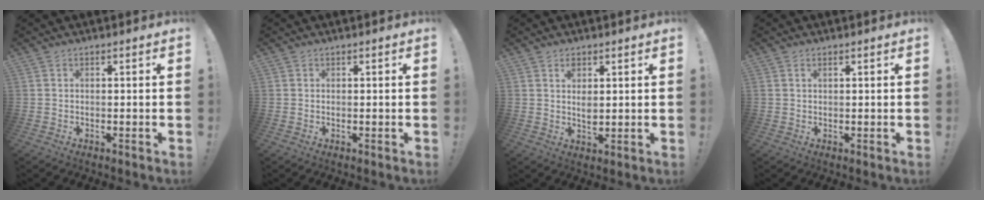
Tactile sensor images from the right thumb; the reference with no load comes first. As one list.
[{"total": 0.0}, {"total": 3.4, "force": [1.7, 1.6, 2.5], "torque": [-0.029, -0.014, 0.026]}, {"total": 0.9, "force": [0.5, 0.4, 0.6], "torque": [-0.018, 0.003, 0.011]}]